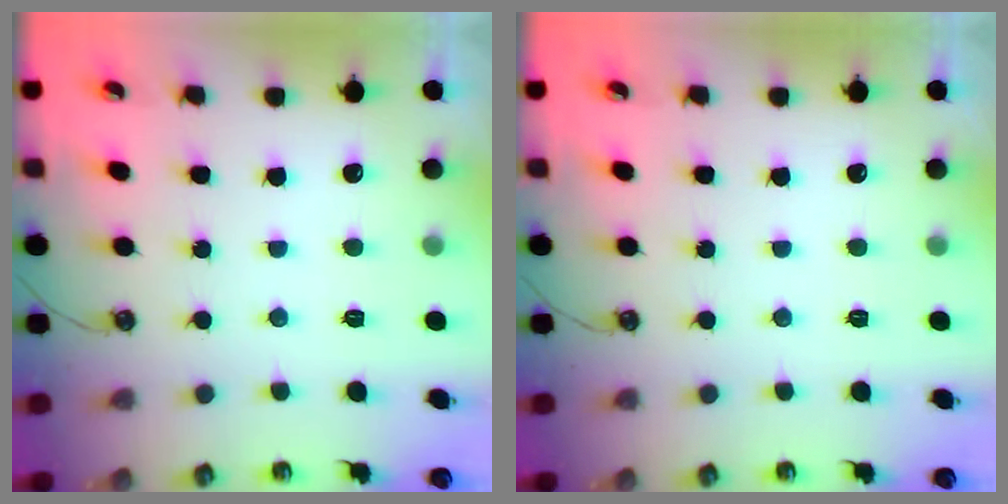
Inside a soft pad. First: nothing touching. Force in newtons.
{"total": 0.0}